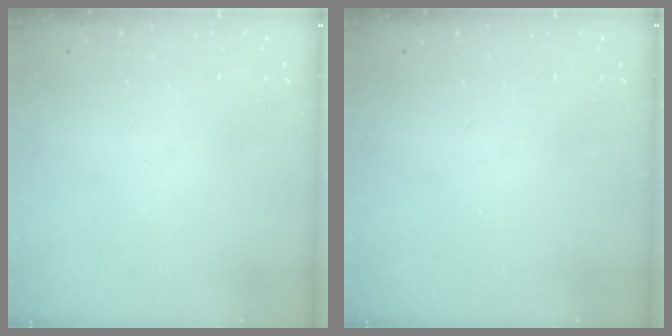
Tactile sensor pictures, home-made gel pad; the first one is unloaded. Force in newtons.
{"total": 0.0}